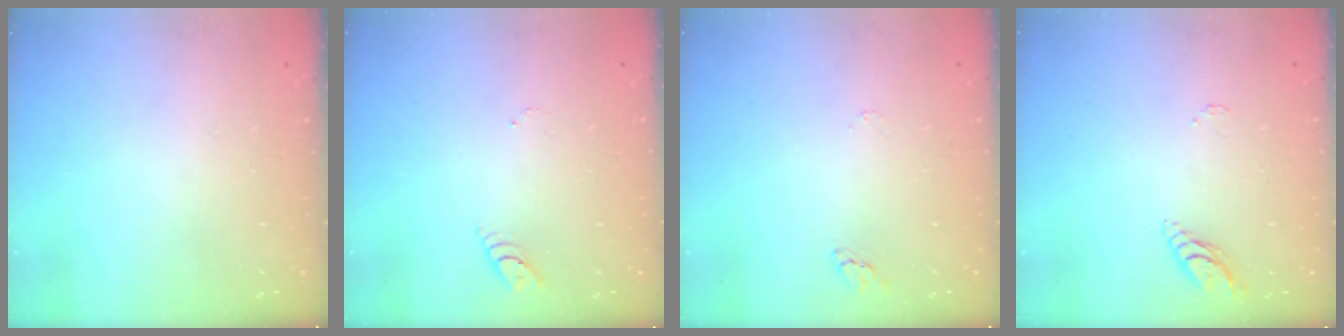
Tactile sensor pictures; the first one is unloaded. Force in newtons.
{"total": 2.6, "press": 2.6, "slide": 0.3}
{"total": 2.9, "press": 2.9, "slide": 0.2}
{"total": 6.0, "press": 6.0, "slide": 0.6}